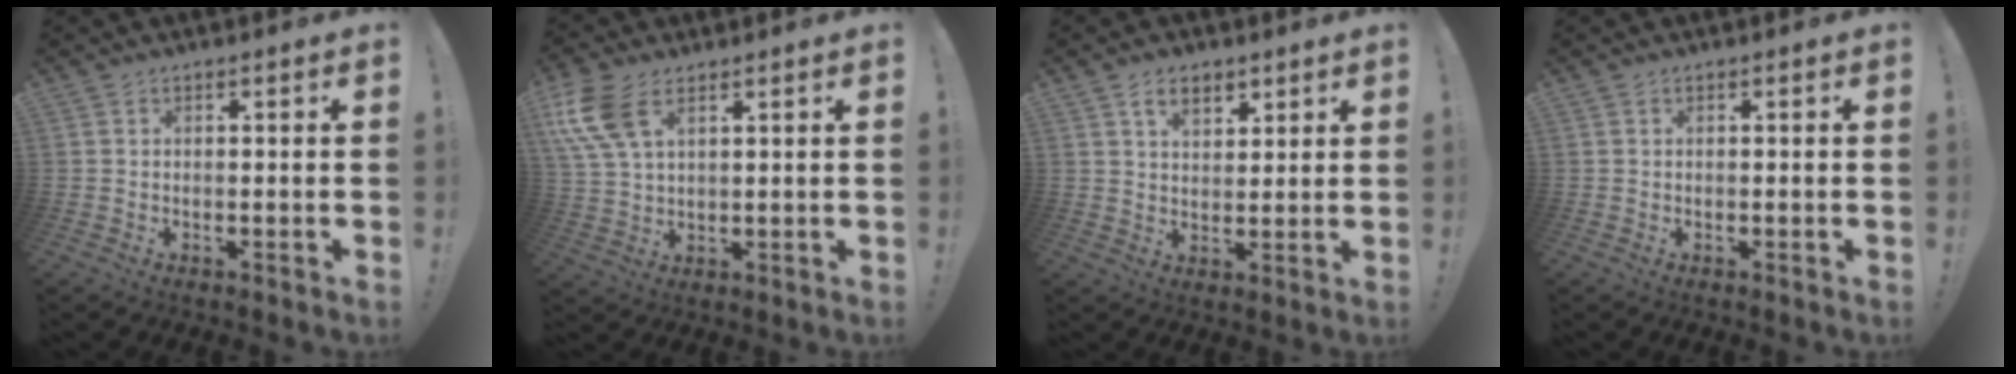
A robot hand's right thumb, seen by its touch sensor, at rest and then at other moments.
{"total": 11.0, "force": [5.2, 5.9, 7.7], "torque": [-0.167, -0.012, 0.101]}
{"total": 6.4, "force": [3.8, 3.8, 3.5], "torque": [-0.056, -0.008, 0.069]}
{"total": 0.0}